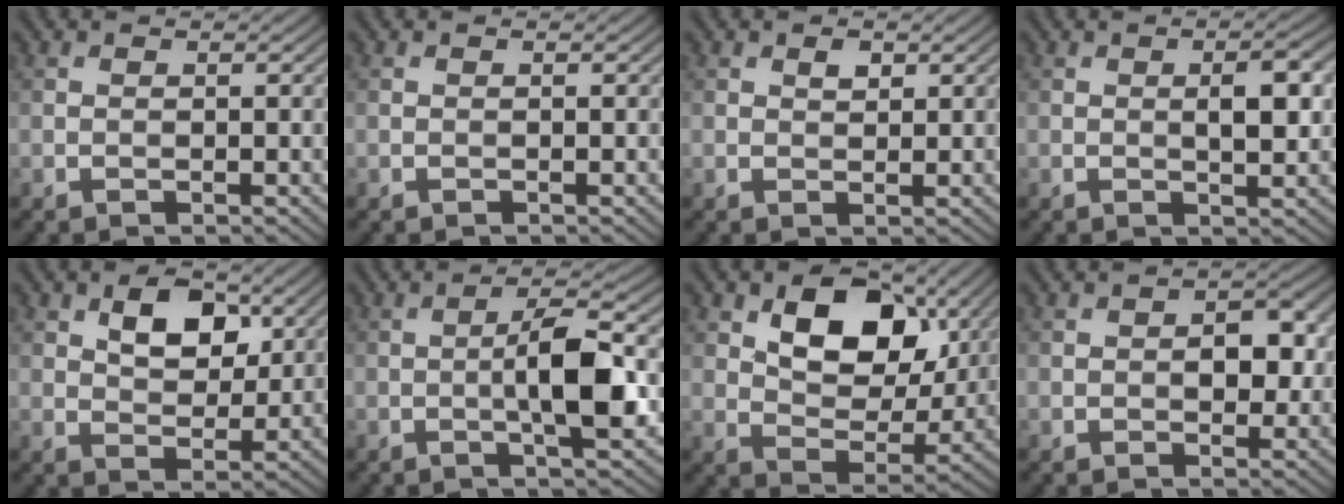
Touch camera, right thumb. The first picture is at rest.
{"total": 0.0}
{"total": 1.4, "force": [0.7, 0.9, 0.8], "torque": [-0.011, -0.001, 0.013]}
{"total": 4.0, "force": [0.5, 1.3, 3.7], "torque": [-0.063, 0.002, 0.008]}
{"total": 6.1, "force": [2.6, 3.7, 4.1], "torque": [-0.068, -0.004, 0.041]}
{"total": 7.0, "force": [-0.9, 1.5, 6.7], "torque": [-0.113, 0.011, -0.022]}
{"total": 11.3, "force": [4.4, 7.0, 7.7], "torque": [-0.130, -0.002, 0.070]}
{"total": 3.9, "force": [0.0, 2.4, 3.1], "torque": [-0.046, -0.001, -0.003]}